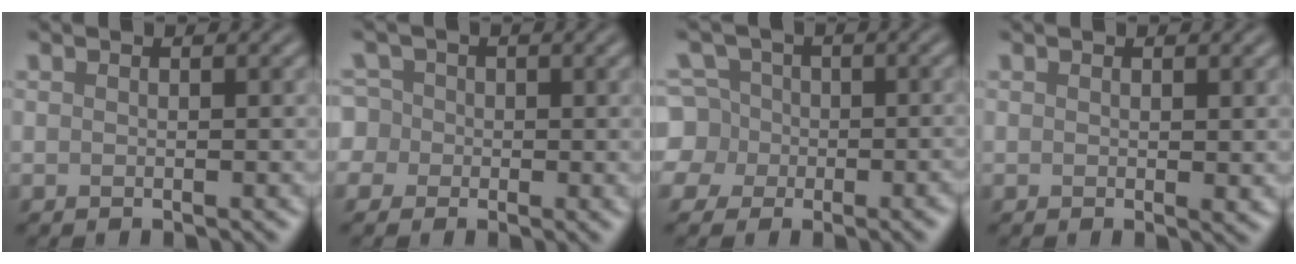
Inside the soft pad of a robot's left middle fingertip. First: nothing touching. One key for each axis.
{"total": 3.6, "fx": -0.2, "fy": 3.5, "fz": 0.7, "tx": -0.002, "ty": 0.026, "tz": -0.035}
{"total": 6.4, "fx": -1.5, "fy": 6.0, "fz": 1.4, "tx": -0.025, "ty": 0.019, "tz": -0.056}
{"total": 0.8, "fx": 0.3, "fy": 0.0, "fz": 0.7, "tx": -0.012, "ty": -0.001, "tz": 0.008}